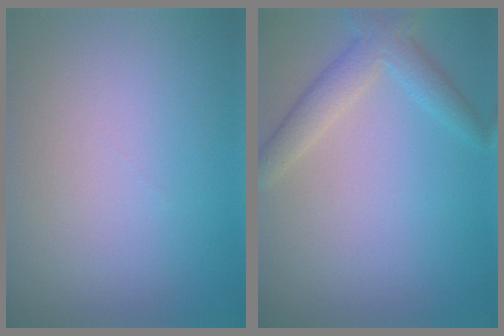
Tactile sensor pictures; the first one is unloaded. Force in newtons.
{"total": 3.3, "press": 3.3, "slide": 0.2}